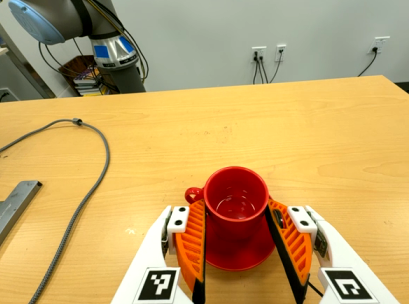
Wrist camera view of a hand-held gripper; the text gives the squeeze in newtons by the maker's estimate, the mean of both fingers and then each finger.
{"total": 2.7, "left": 2.1, "right": 3.2}